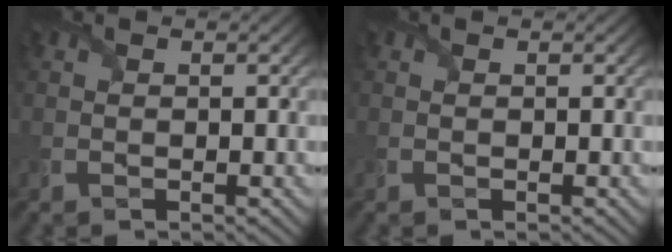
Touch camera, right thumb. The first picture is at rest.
{"total": 0.0}